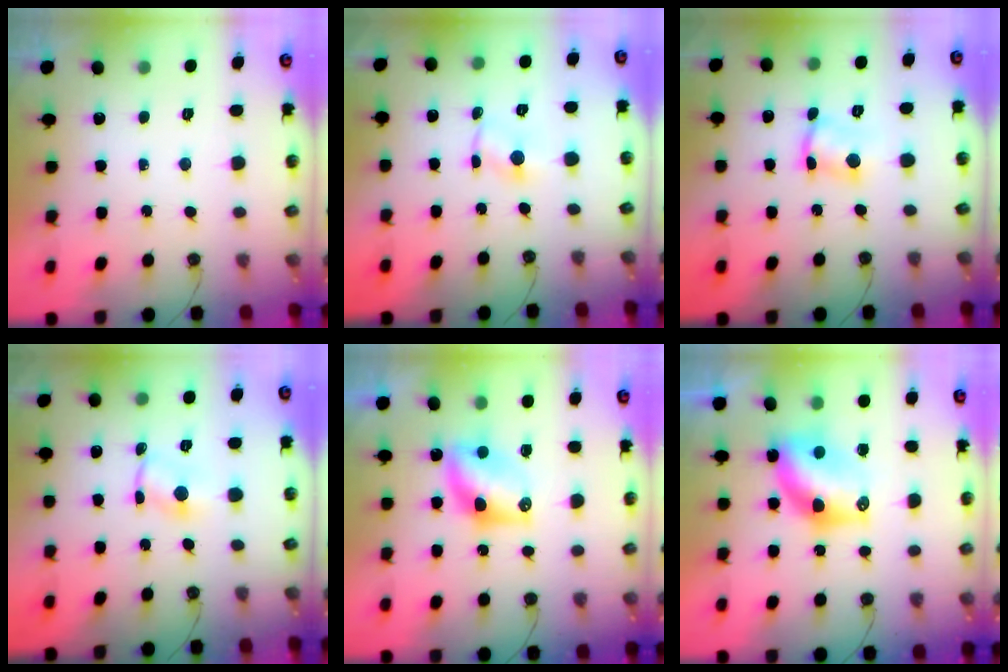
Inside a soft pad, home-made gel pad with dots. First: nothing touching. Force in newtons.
{"total": 1.7, "press": 1.7, "slide": 0.2}
{"total": 4.3, "press": 4.3, "slide": 0.2}
{"total": 1.9, "press": 1.9, "slide": 0.2}
{"total": 7.8, "press": 7.7, "slide": 0.4}
{"total": 8.2, "press": 8.2, "slide": 0.9}